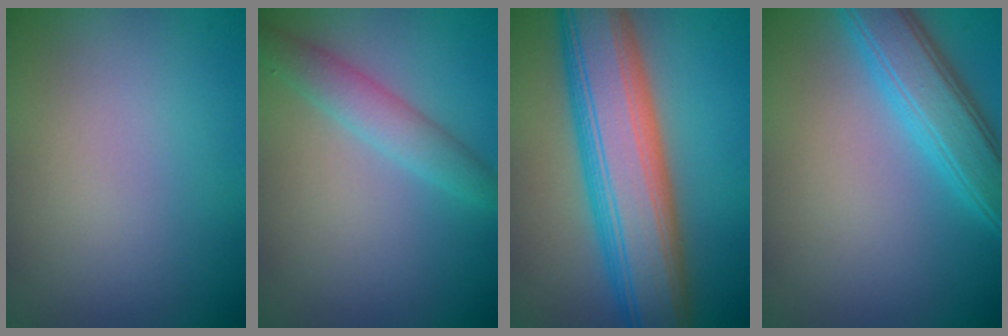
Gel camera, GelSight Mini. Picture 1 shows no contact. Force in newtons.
{"total": 2.8, "press": 2.8, "slide": 0.1}
{"total": 11.0, "press": 11.0, "slide": 0.6}
{"total": 4.8, "press": 4.8, "slide": 0.3}